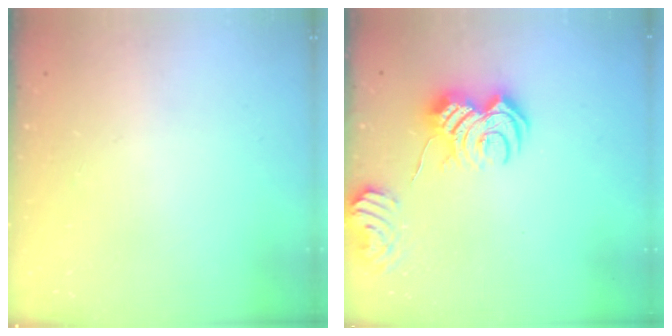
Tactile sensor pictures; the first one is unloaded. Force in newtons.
{"total": 11.9, "press": 11.9, "slide": 0.7}